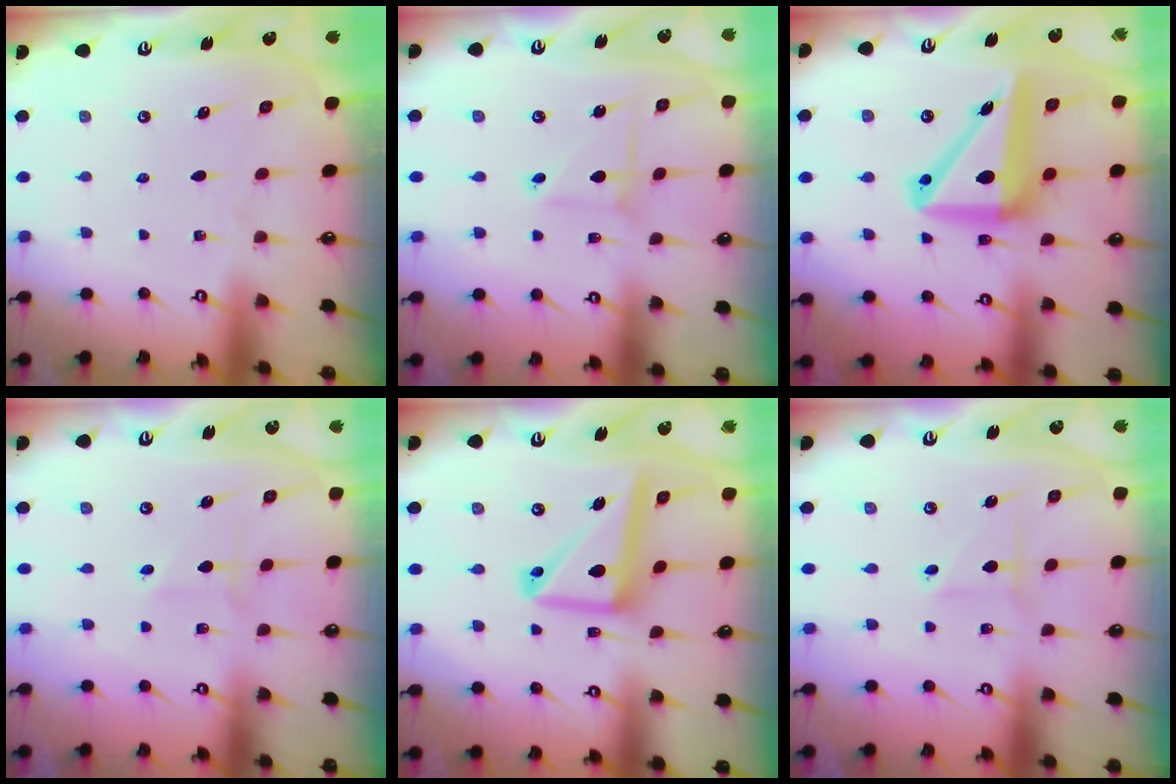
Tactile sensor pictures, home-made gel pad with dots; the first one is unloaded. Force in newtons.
{"total": 3.5, "press": 3.5, "slide": 0.4}
{"total": 14.1, "press": 13.8, "slide": 2.9}
{"total": 2.3, "press": 2.3, "slide": 0.1}
{"total": 14.0, "press": 13.9, "slide": 1.6}
{"total": 1.8, "press": 1.8, "slide": 0.2}